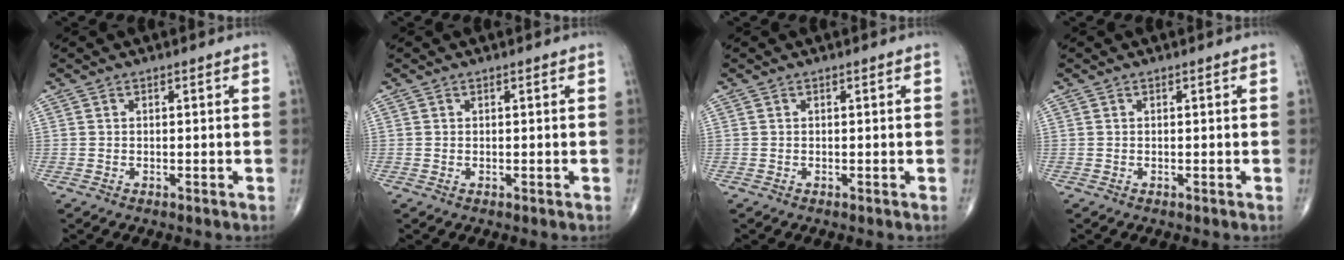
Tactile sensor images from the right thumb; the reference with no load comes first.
{"total": 0.0}
{"total": 0.0}
{"total": 0.0}